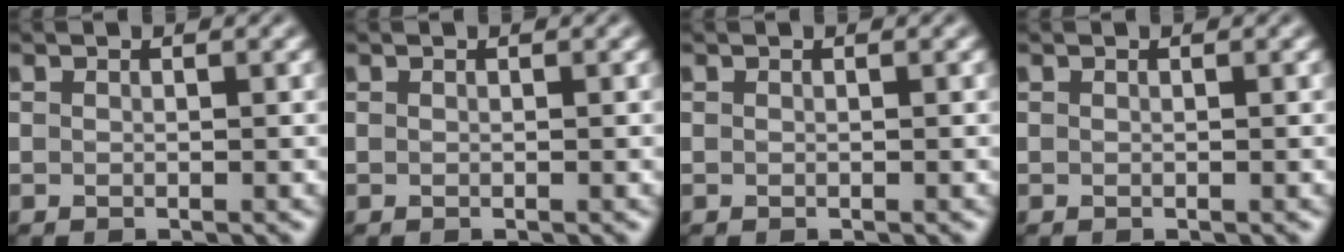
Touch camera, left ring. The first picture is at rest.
{"total": 0.0}
{"total": 0.0}
{"total": 0.0}